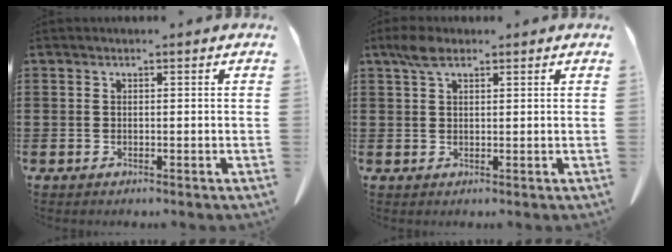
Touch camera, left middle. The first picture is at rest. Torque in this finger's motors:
{"motor_torque": [1.54, 0.60, 0.19, 0.10]}